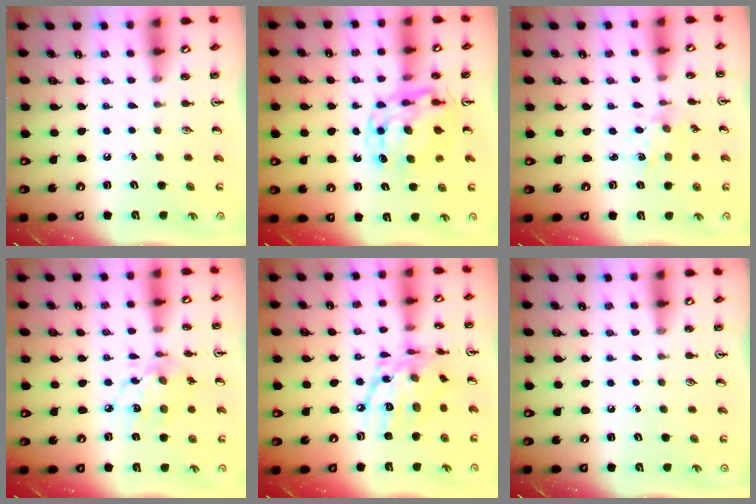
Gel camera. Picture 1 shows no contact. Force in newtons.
{"total": 10.8, "press": 10.8, "slide": 0.8}
{"total": 1.5, "press": 1.5, "slide": 0.1}
{"total": 11.2, "press": 11.2, "slide": 0.7}
{"total": 16.7, "press": 16.6, "slide": 1.7}
{"total": 0.0}